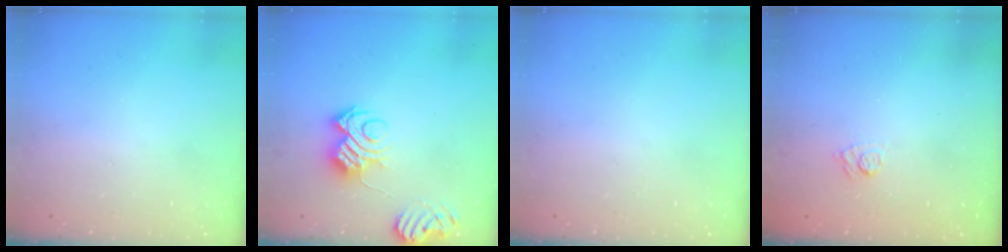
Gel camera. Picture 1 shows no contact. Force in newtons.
{"total": 9.9, "press": 9.8, "slide": 1.0}
{"total": 0.0}
{"total": 2.8, "press": 2.3, "slide": 1.6}